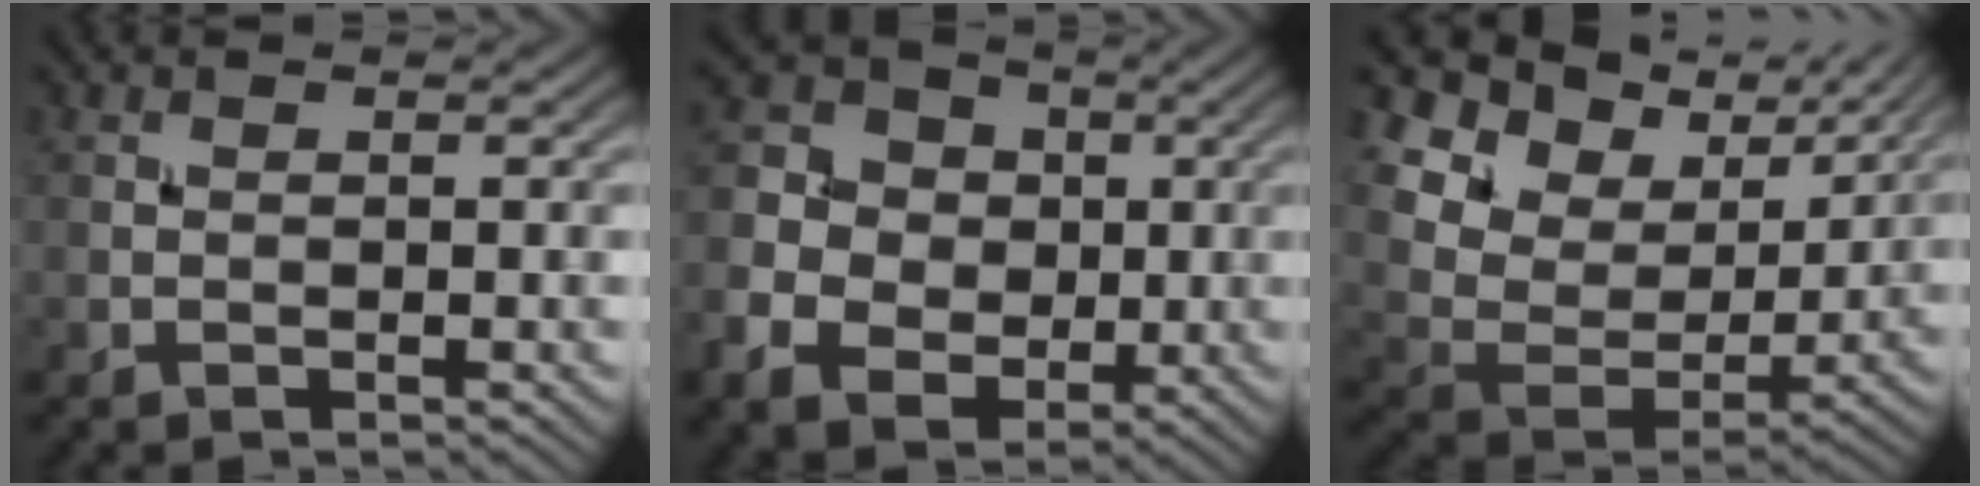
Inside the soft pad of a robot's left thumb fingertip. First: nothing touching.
{"total": 9.4, "force": [-1.4, 8.0, 4.8], "torque": [-0.130, -0.009, -0.036]}
{"total": 13.9, "force": [7.8, 8.6, 7.5], "torque": [-0.198, 0.008, 0.140]}